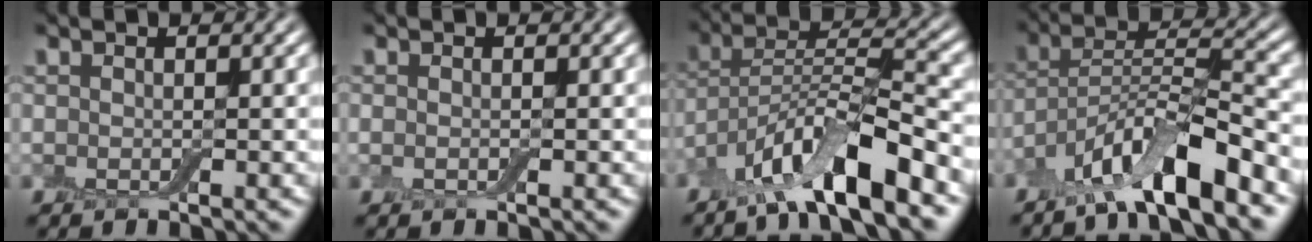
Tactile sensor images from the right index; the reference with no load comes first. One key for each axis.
{"total": 0.0}
{"total": 9.7, "fx": -6.5, "fy": 2.0, "fz": 6.9, "tx": -0.117, "ty": 0.013, "tz": -0.122}
{"total": 8.8, "fx": -6.2, "fy": 1.7, "fz": 6.0, "tx": -0.099, "ty": 0.013, "tz": -0.114}